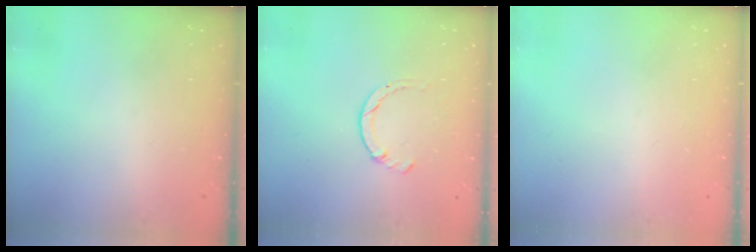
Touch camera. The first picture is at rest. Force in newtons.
{"total": 1.7, "press": 1.7, "slide": 0.3}
{"total": 0.0}